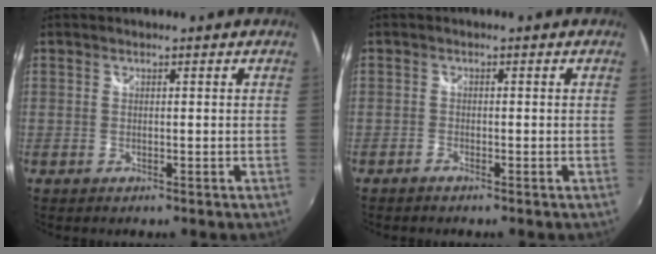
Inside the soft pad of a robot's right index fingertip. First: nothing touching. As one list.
[{"total": 1.0, "force": [-0.9, 0.3, 0.3], "torque": [-0.012, -0.002, -0.022]}]